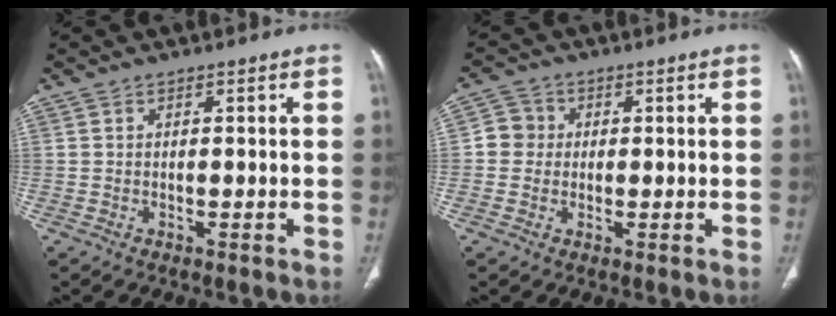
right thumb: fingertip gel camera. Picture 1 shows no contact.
{"total": 4.2, "force": [0.2, 4.1, 1.1], "torque": [0.002, 0.007, -0.004]}